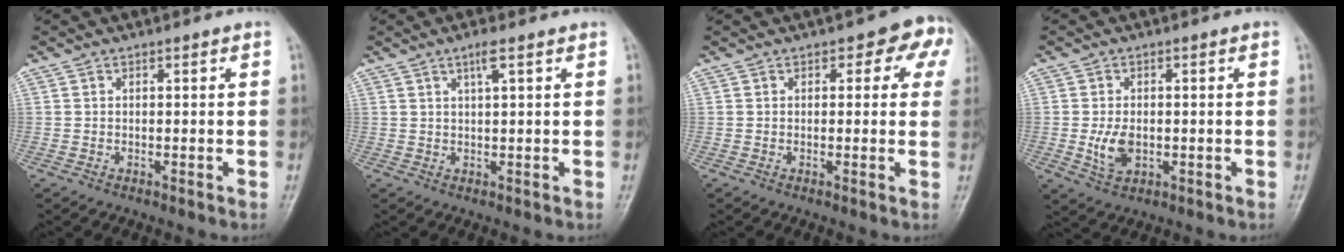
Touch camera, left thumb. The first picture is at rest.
{"total": 2.7, "force": [1.4, 0.3, 2.3], "torque": [-0.046, 0.000, 0.028]}
{"total": 6.5, "force": [2.5, 3.5, 4.8], "torque": [-0.012, 0.002, 0.017]}
{"total": 5.1, "force": [-0.8, 3.2, 3.9], "torque": [-0.069, 0.000, -0.008]}